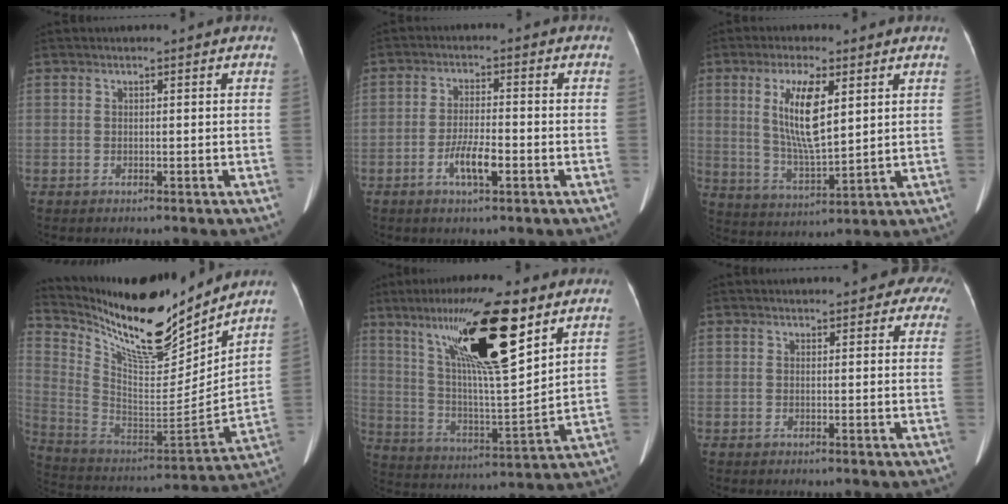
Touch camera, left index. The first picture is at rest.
{"total": 5.1, "force": [-2.2, 1.1, 4.5], "torque": [-0.087, 0.000, -0.040]}
{"total": 10.0, "force": [3.3, 2.3, 9.1], "torque": [-0.183, -0.005, 0.066]}
{"total": 21.2, "force": [18.1, 3.1, 10.6], "torque": [-0.203, -0.030, 0.312]}
{"total": 20.4, "force": [11.4, 2.4, 16.8], "torque": [-0.301, 0.014, 0.201]}
{"total": 4.7, "force": [3.4, 2.2, 2.4], "torque": [-0.009, 0.004, 0.025]}